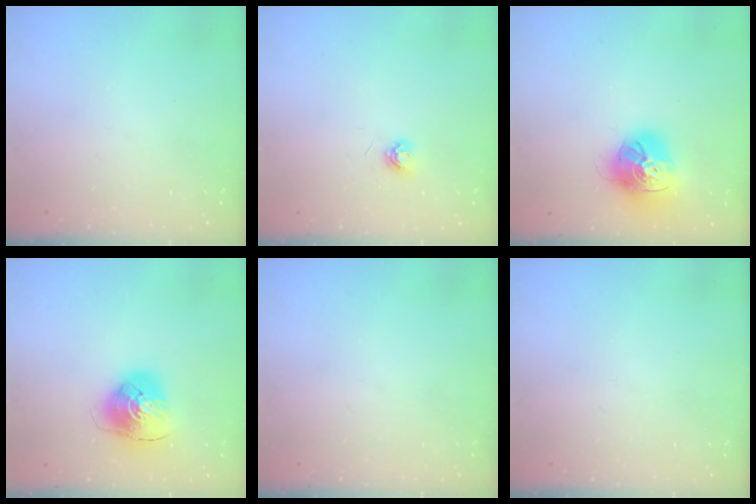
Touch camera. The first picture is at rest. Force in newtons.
{"total": 4.5, "press": 4.5, "slide": 0.5}
{"total": 17.1, "press": 17.0, "slide": 1.9}
{"total": 9.4, "press": 9.2, "slide": 1.5}
{"total": 0.0}
{"total": 0.0}